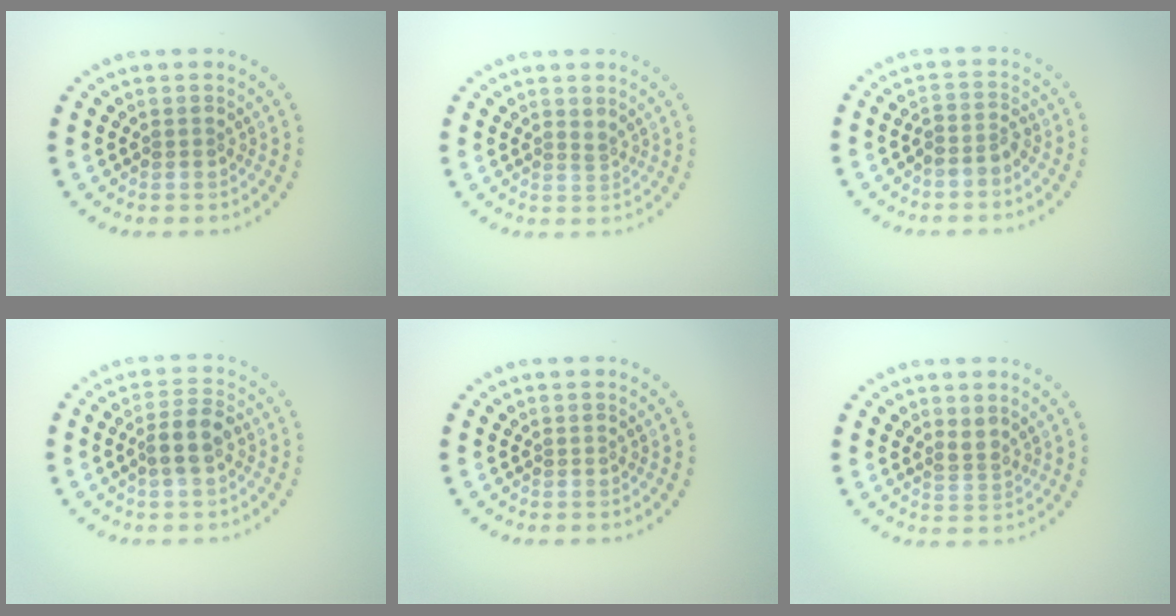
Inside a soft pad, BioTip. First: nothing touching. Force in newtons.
{"total": 0.6, "press": 0.2, "slide": 0.6}
{"total": 1.9, "press": 1.6, "slide": 1.1}
{"total": 2.9, "press": 2.8, "slide": 1.0}
{"total": 0.0}
{"total": 1.5, "press": 0.9, "slide": 1.1}